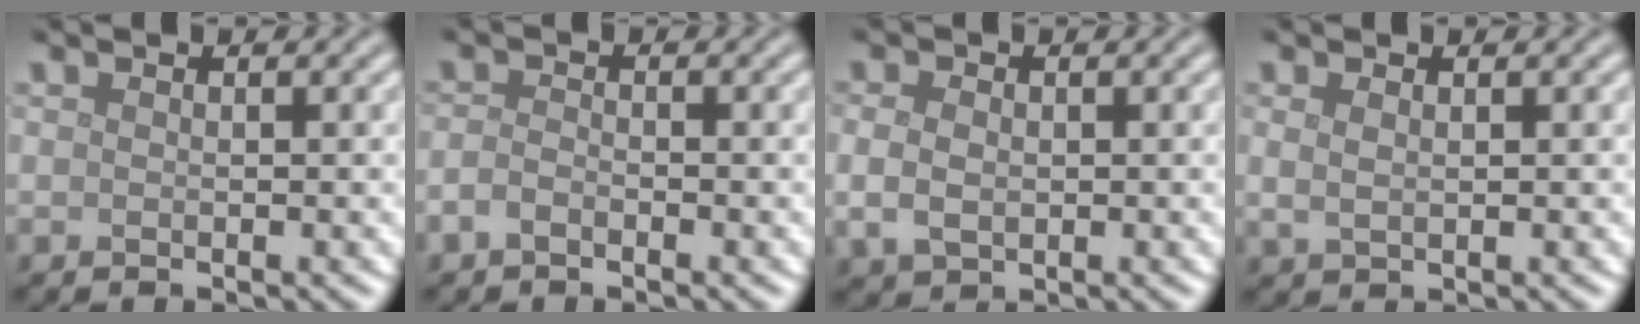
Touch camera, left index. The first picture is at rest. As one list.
[{"total": 1.3, "force": [-0.8, 0.6, 0.7], "torque": [-0.017, 0.002, -0.020]}, {"total": 2.7, "force": [0.0, 2.0, 1.8], "torque": [-0.039, 0.000, -0.002]}, {"total": 1.2, "force": [0.5, 0.6, 0.9], "torque": [-0.023, -0.003, 0.013]}]